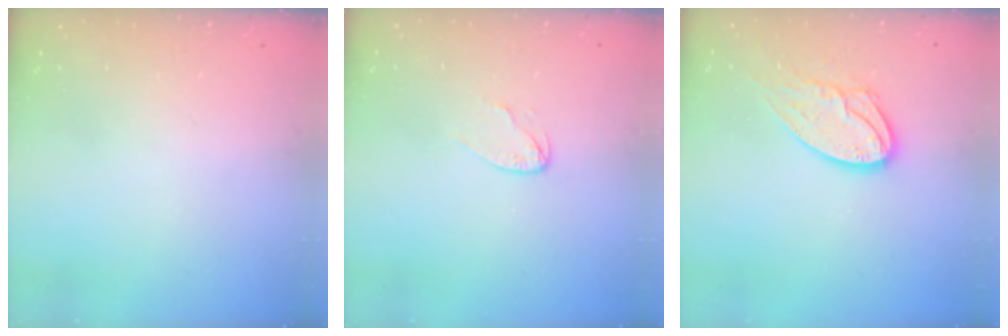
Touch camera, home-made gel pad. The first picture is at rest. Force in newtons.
{"total": 3.6, "press": 3.6, "slide": 0.4}
{"total": 13.0, "press": 13.0, "slide": 1.1}